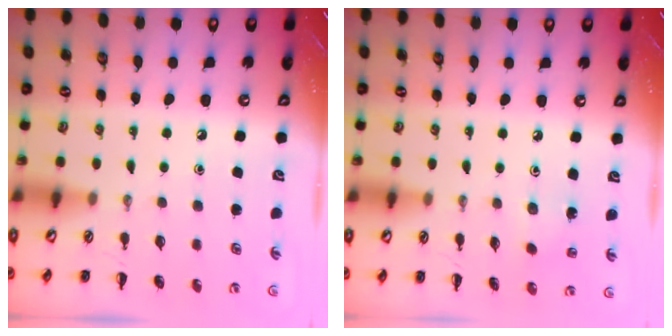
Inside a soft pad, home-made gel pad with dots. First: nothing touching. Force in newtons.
{"total": 2.5, "press": 2.4, "slide": 0.8}